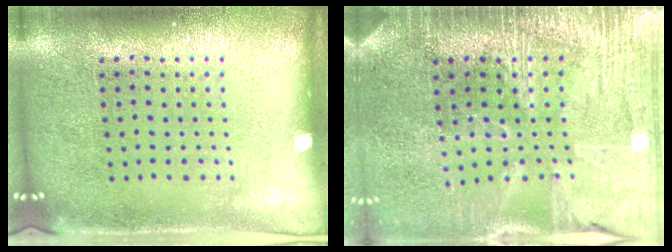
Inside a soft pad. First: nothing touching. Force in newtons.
{"total": 3.5, "press": 3.3, "slide": 1.0}